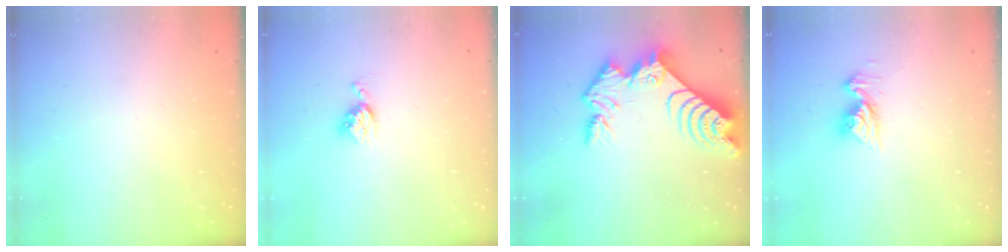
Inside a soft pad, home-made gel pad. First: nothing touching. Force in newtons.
{"total": 4.2, "press": 4.2, "slide": 0.5}
{"total": 12.8, "press": 12.8, "slide": 1.0}
{"total": 9.6, "press": 9.6, "slide": 1.0}